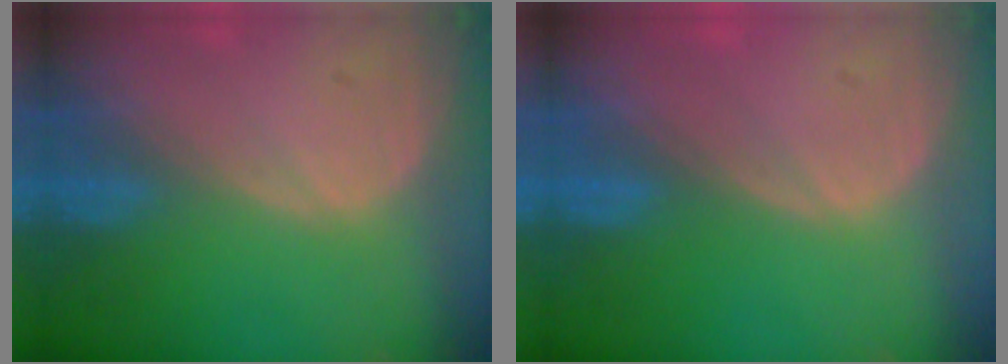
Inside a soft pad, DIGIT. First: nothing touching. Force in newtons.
{"total": 0.0}